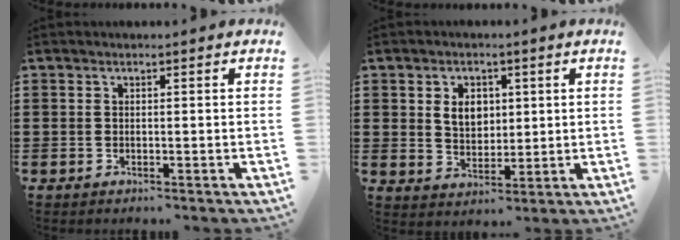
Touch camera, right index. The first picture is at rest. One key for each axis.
{"total": 4.8, "fx": 1.1, "fy": 3.6, "fz": 2.9, "tx": -0.062, "ty": 0.010, "tz": 0.016}